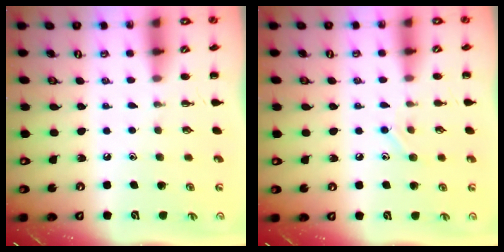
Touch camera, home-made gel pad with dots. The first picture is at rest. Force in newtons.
{"total": 7.5, "press": 7.3, "slide": 1.6}